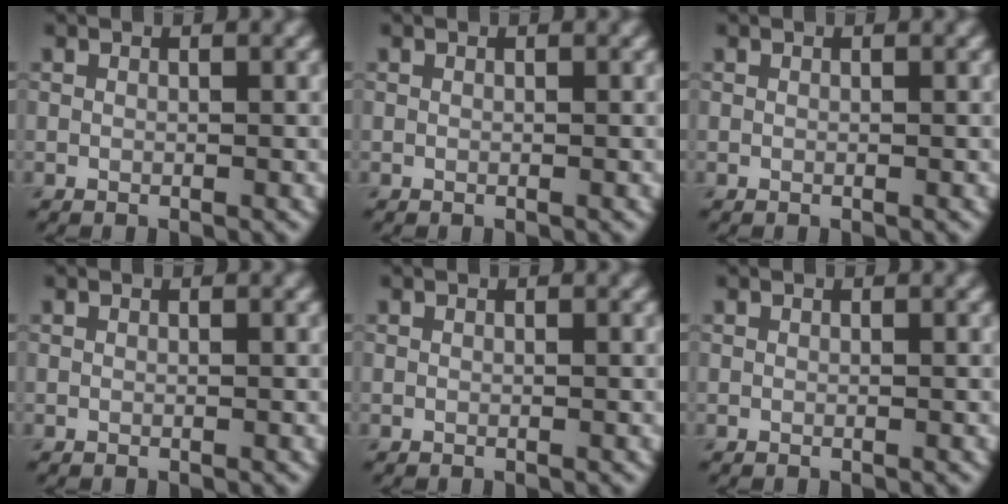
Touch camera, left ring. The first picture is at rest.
{"total": 0.0}
{"total": 0.0}
{"total": 0.0}
{"total": 0.0}
{"total": 0.0}